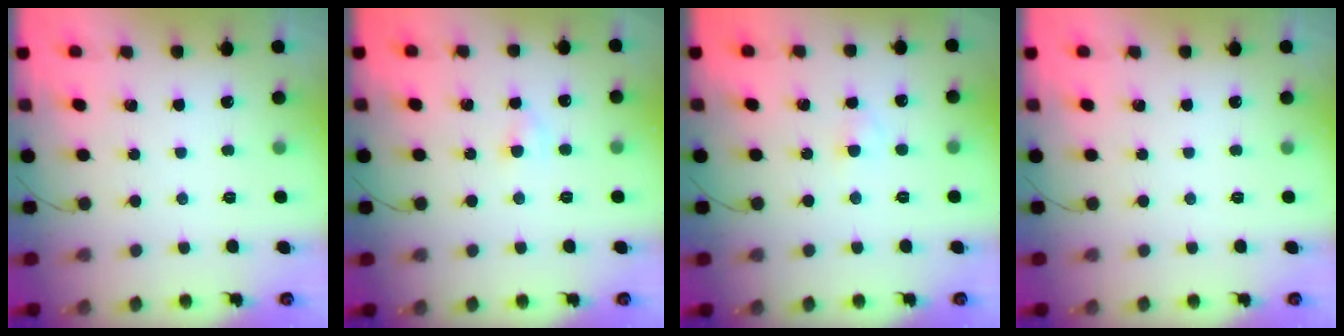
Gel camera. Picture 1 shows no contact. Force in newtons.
{"total": 2.8, "press": 2.6, "slide": 1.0}
{"total": 1.8, "press": 1.6, "slide": 0.9}
{"total": 0.0}